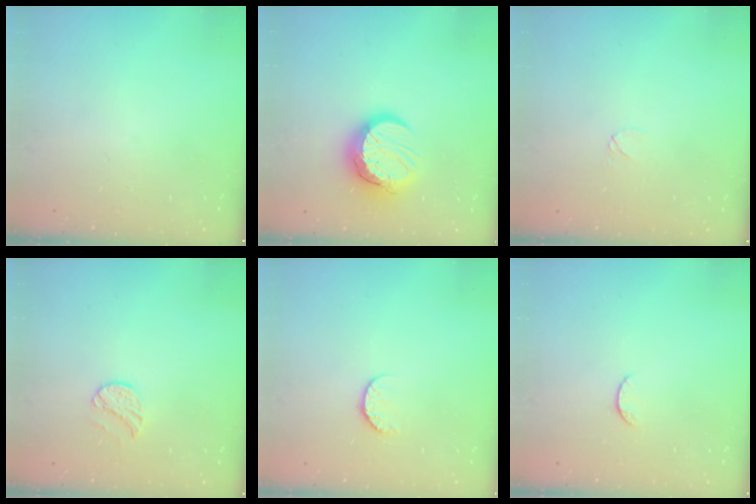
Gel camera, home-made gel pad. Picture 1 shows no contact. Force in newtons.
{"total": 12.3, "press": 12.2, "slide": 1.0}
{"total": 3.5, "press": 3.5, "slide": 0.2}
{"total": 8.0, "press": 7.9, "slide": 0.6}
{"total": 7.4, "press": 7.4, "slide": 0.6}
{"total": 4.7, "press": 4.7, "slide": 0.4}